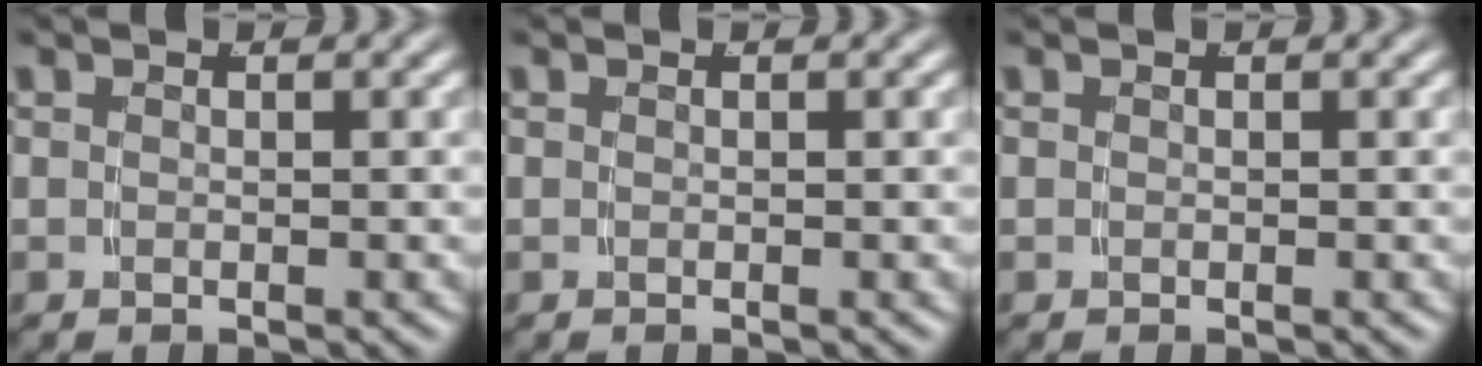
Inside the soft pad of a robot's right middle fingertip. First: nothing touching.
{"total": 0.0}
{"total": 0.0}